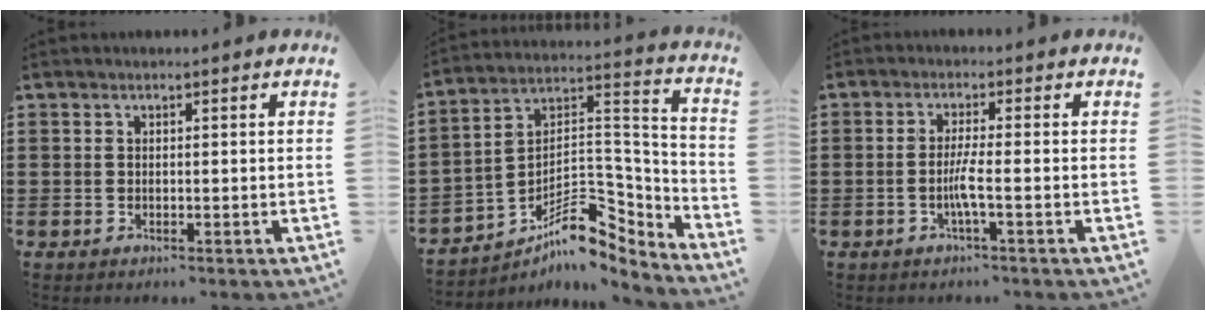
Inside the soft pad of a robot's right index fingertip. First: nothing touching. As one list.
[{"total": 9.9, "force": [-5.9, 5.6, 5.7], "torque": [-0.076, -0.001, -0.109]}, {"total": 3.4, "force": [-1.1, -0.2, 3.2], "torque": [-0.072, -0.012, -0.027]}]